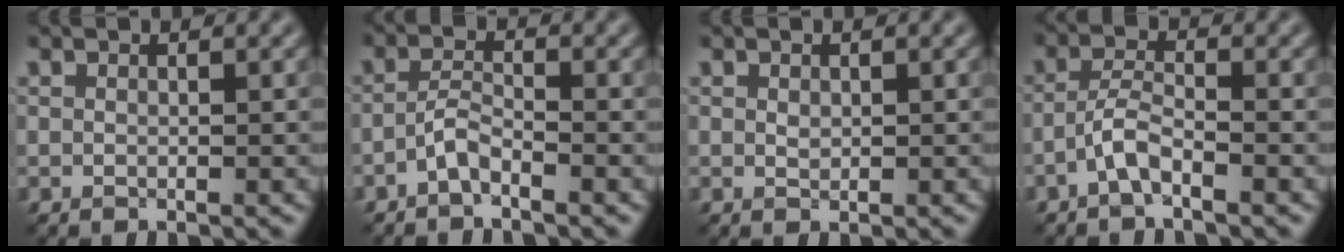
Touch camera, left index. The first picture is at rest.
{"total": 1.9, "force": [-1.4, 0.3, 1.2], "torque": [-0.029, 0.007, -0.035]}
{"total": 0.6, "force": [0.1, 0.4, 0.5], "torque": [-0.011, -0.002, 0.004]}
{"total": 2.5, "force": [-1.7, 0.4, 1.8], "torque": [-0.041, 0.008, -0.042]}